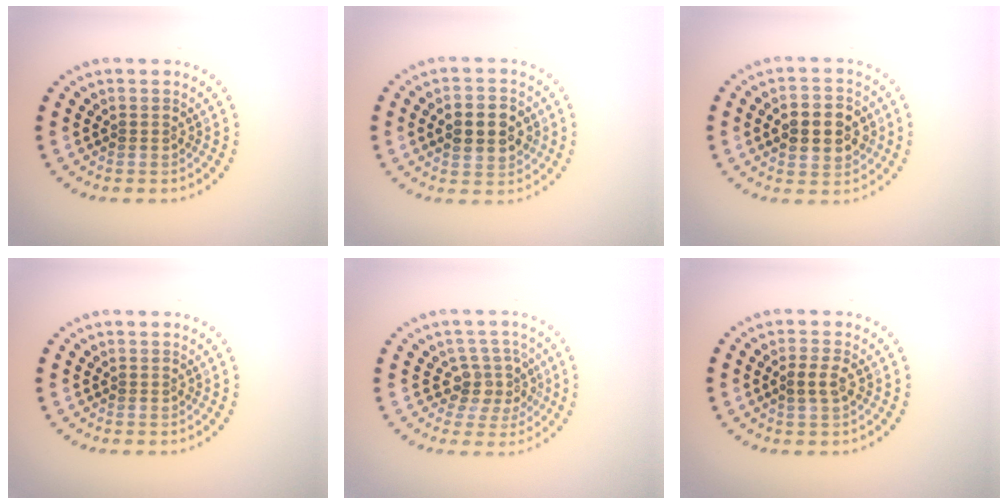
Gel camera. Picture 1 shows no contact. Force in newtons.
{"total": 4.7, "press": 4.7, "slide": 0.2}
{"total": 5.1, "press": 5.1, "slide": 0.3}
{"total": 0.0}
{"total": 3.4, "press": 2.6, "slide": 2.2}
{"total": 1.9, "press": 1.8, "slide": 0.5}